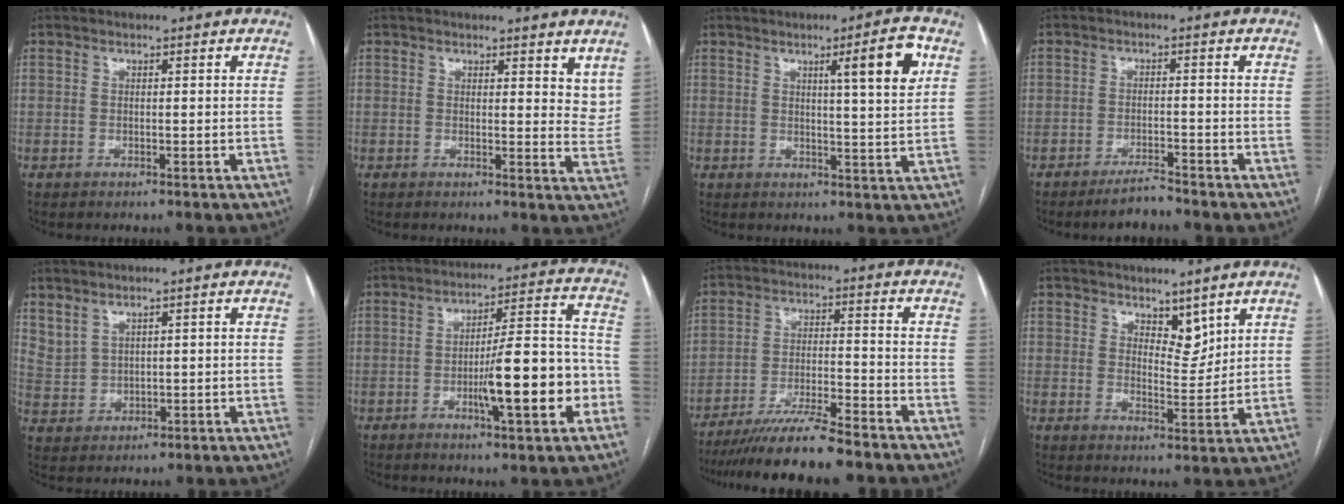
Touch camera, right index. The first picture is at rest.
{"total": 5.9, "force": [4.7, 2.3, 2.7], "torque": [-0.018, -0.019, 0.048]}
{"total": 7.4, "force": [3.0, -0.2, 6.8], "torque": [-0.096, -0.003, 0.041]}
{"total": 3.3, "force": [-3.1, 0.4, 1.2], "torque": [-0.021, -0.006, -0.053]}
{"total": 3.3, "force": [2.8, 1.4, 1.1], "torque": [-0.027, 0.000, 0.069]}
{"total": 13.2, "force": [-4.0, 2.1, 12.4], "torque": [-0.187, 0.015, -0.057]}
{"total": 11.1, "force": [-9.6, 0.4, 5.6], "torque": [-0.087, -0.018, -0.160]}
{"total": 4.3, "force": [3.3, 1.9, 2.0], "torque": [-0.029, -0.008, 0.061]}